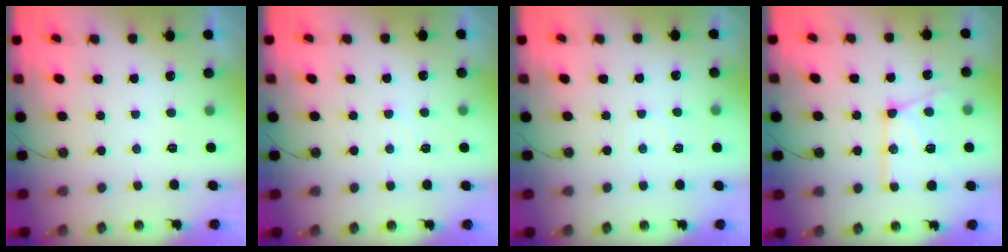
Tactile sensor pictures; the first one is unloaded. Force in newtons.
{"total": 2.8, "press": 2.7, "slide": 0.4}
{"total": 3.7, "press": 3.7, "slide": 0.5}
{"total": 15.7, "press": 15.6, "slide": 2.0}